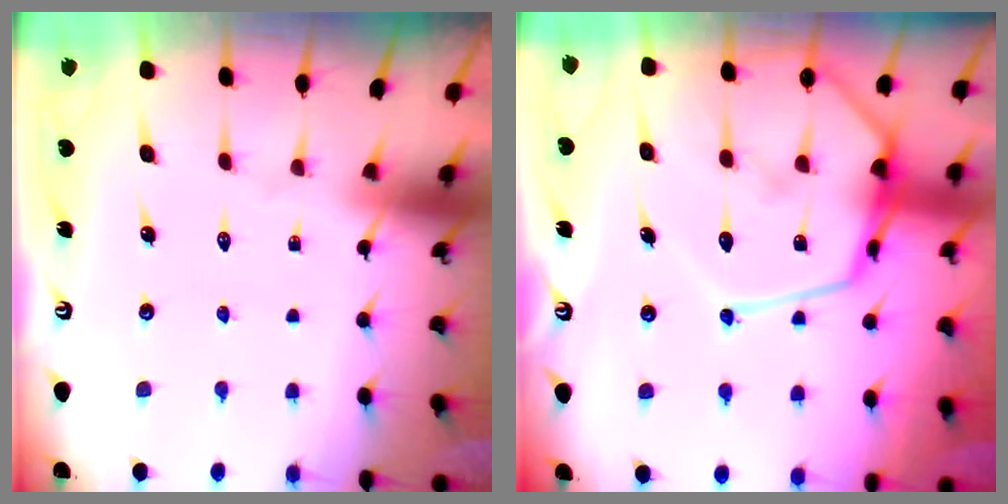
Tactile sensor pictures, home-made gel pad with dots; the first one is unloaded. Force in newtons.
{"total": 19.1, "press": 19.0, "slide": 1.7}